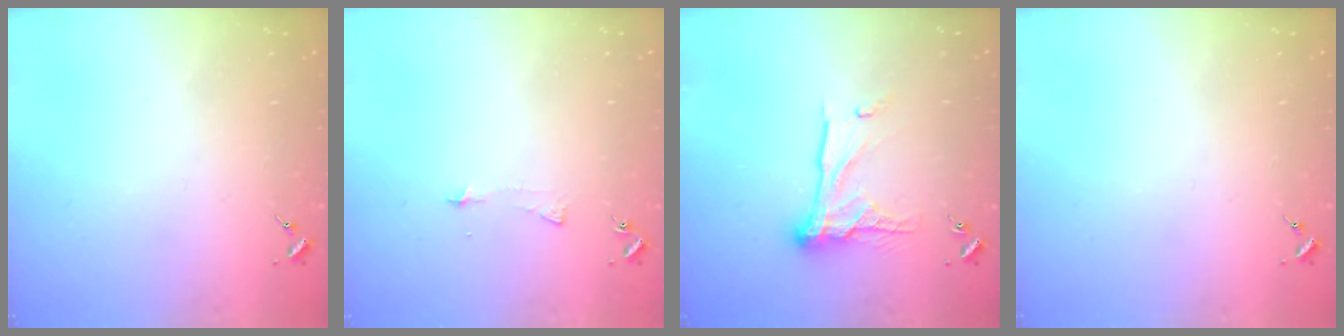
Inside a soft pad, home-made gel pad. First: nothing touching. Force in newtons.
{"total": 4.0, "press": 4.0, "slide": 0.3}
{"total": 13.4, "press": 13.4, "slide": 1.1}
{"total": 0.0}